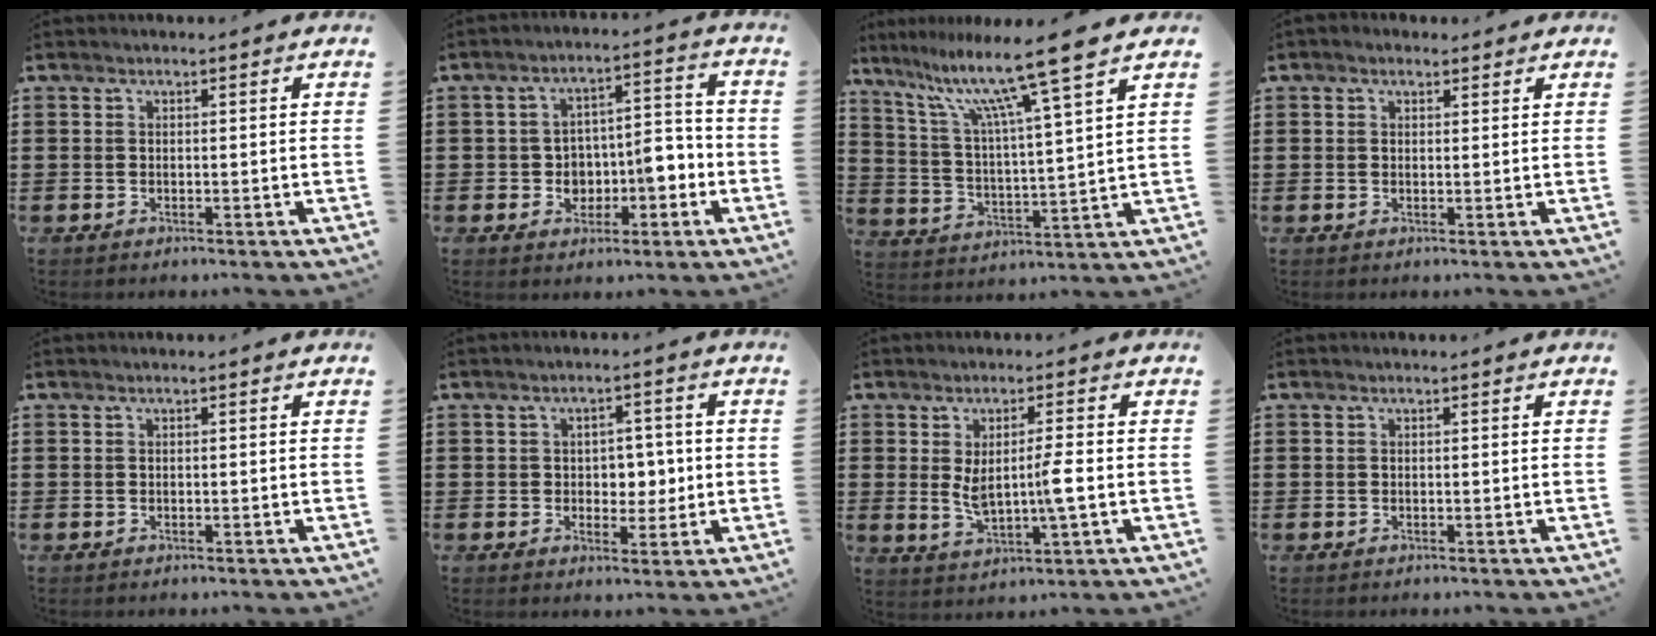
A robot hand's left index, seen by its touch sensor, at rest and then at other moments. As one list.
[{"total": 6.0, "force": [-1.7, 4.5, 3.6], "torque": [-0.066, 0.008, -0.035]}, {"total": 12.0, "force": [8.9, -0.2, 8.1], "torque": [-0.176, -0.043, 0.141]}, {"total": 1.2, "force": [0.9, 0.7, 0.3], "torque": [-0.009, 0.006, 0.017]}, {"total": 0.0}, {"total": 4.2, "force": [0.3, 3.3, 2.6], "torque": [-0.046, 0.003, -0.001]}, {"total": 5.7, "force": [-0.1, 0.9, 5.6], "torque": [-0.122, -0.010, -0.011]}, {"total": 0.0}]